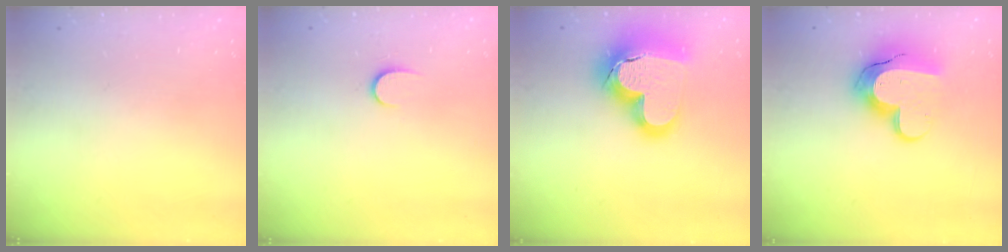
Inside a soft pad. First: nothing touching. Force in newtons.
{"total": 5.7, "press": 5.7, "slide": 0.5}
{"total": 22.8, "press": 22.6, "slide": 2.2}
{"total": 15.4, "press": 15.3, "slide": 1.1}